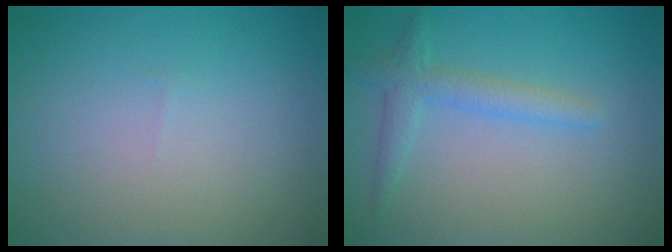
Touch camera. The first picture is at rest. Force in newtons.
{"total": 2.4, "press": 2.4, "slide": 0.2}